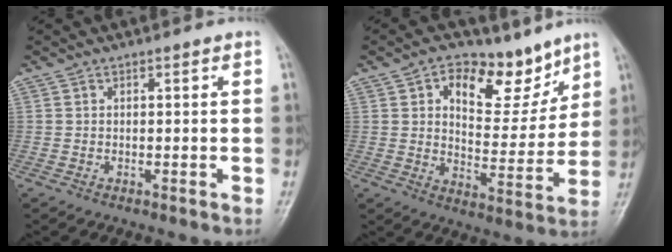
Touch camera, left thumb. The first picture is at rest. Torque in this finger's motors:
{"motor_torque": [-0.02, 0.33, 0.04, -0.28, 0.16]}